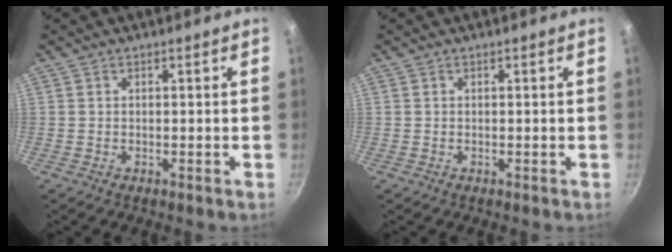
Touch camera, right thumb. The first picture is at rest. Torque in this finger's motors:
{"motor_torque": [0.00, 0.00, 0.16, -0.16, 0.00]}